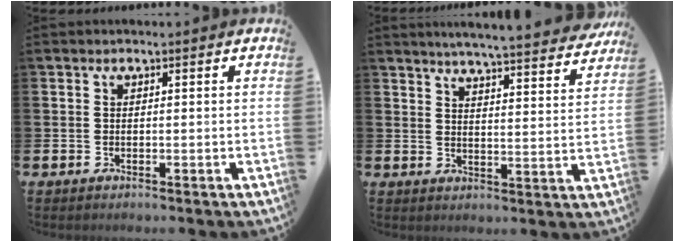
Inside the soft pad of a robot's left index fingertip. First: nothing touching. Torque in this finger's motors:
{"motor_torque": [1.05, -1.09, 0.88, 0.16]}